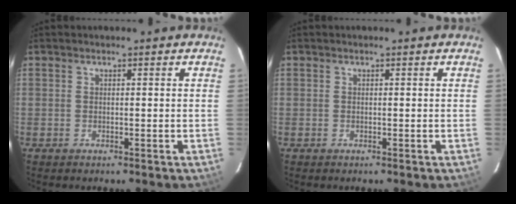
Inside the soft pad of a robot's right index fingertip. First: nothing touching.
{"total": 0.0}